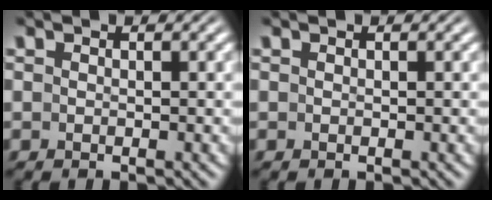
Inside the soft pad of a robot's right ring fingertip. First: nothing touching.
{"total": 0.0}